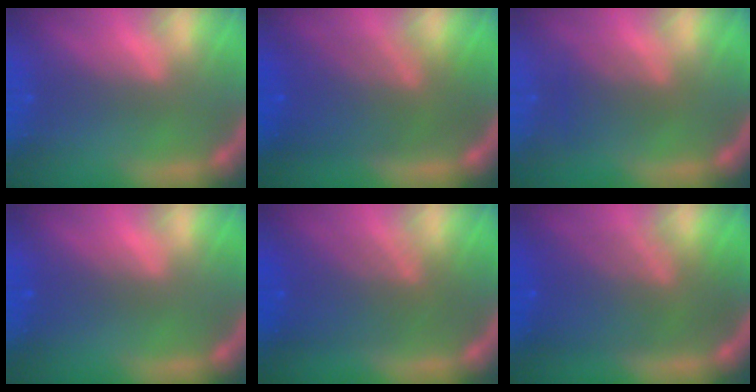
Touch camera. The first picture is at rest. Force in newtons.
{"total": 8.5}
{"total": 3.0}
{"total": 1.4}
{"total": 6.6}
{"total": 9.1}